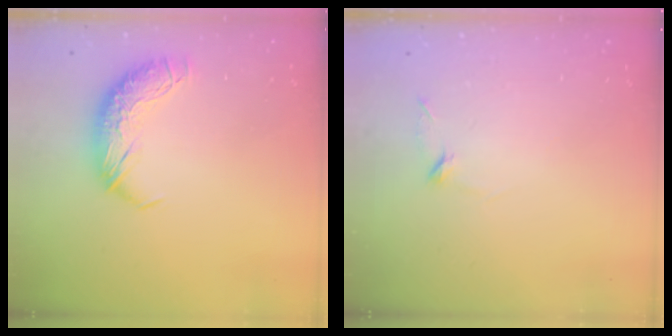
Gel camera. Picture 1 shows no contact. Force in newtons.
{"total": 7.9, "press": 7.9, "slide": 0.7}